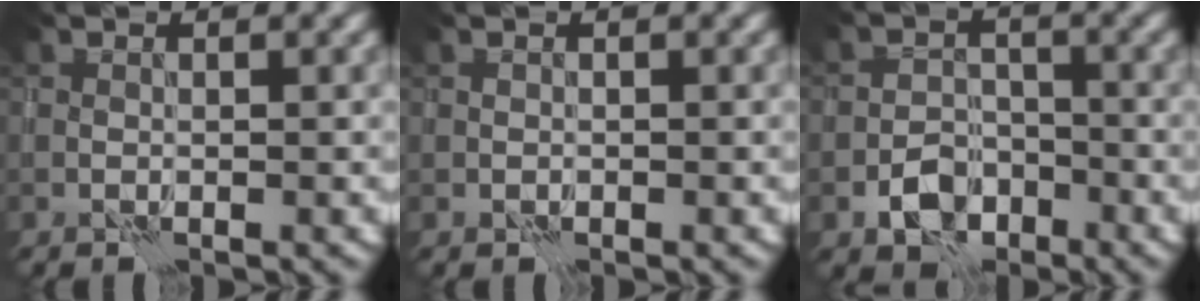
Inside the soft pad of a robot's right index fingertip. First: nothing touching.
{"total": 0.0}
{"total": 3.2, "force": [-1.8, 2.3, 1.3], "torque": [-0.013, 0.000, -0.036]}